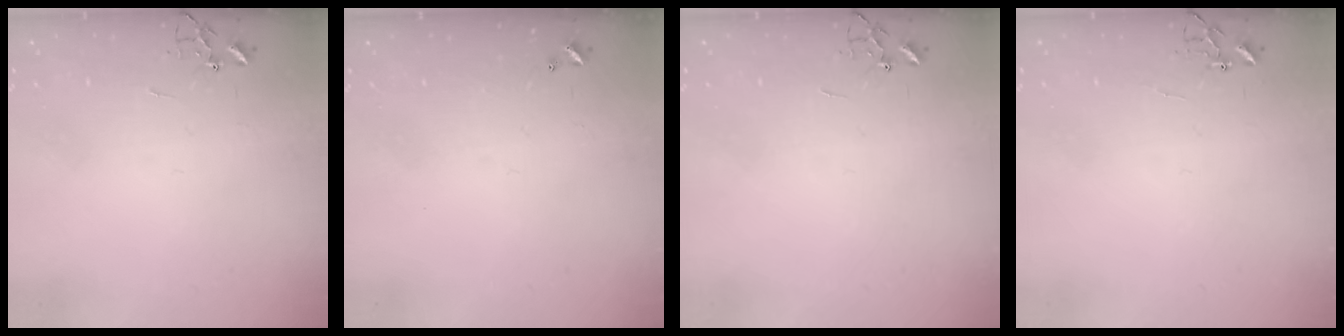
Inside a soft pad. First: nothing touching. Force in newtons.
{"total": 0.0}
{"total": 0.0}
{"total": 4.3, "press": 4.3, "slide": 0.4}